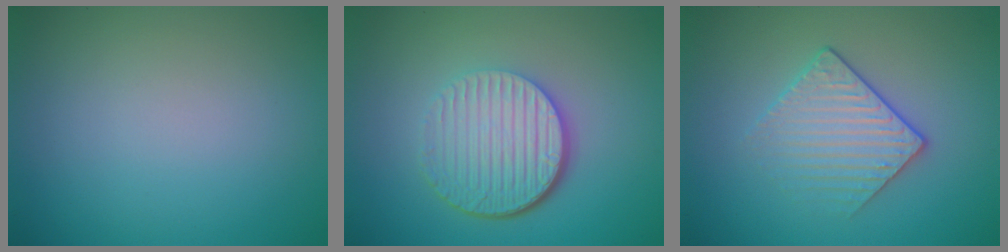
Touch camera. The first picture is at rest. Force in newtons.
{"total": 6.1, "press": 4.2, "slide": 4.4}
{"total": 3.1, "press": 2.9, "slide": 1.1}